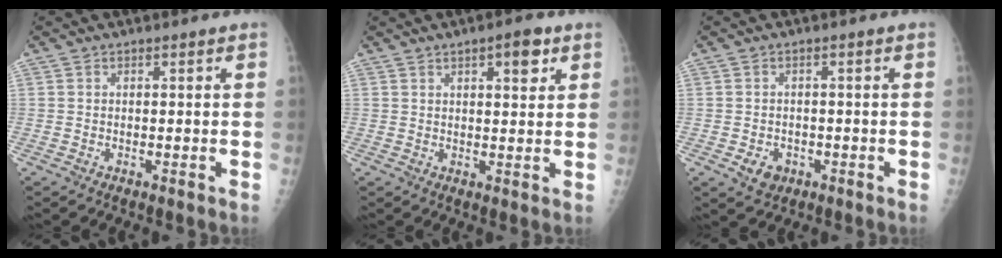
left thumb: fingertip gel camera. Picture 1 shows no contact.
{"total": 5.1, "force": [2.6, 1.8, 3.9], "torque": [-0.042, -0.010, 0.035]}
{"total": 3.4, "force": [-1.3, 2.7, 1.6], "torque": [-0.013, 0.004, -0.011]}